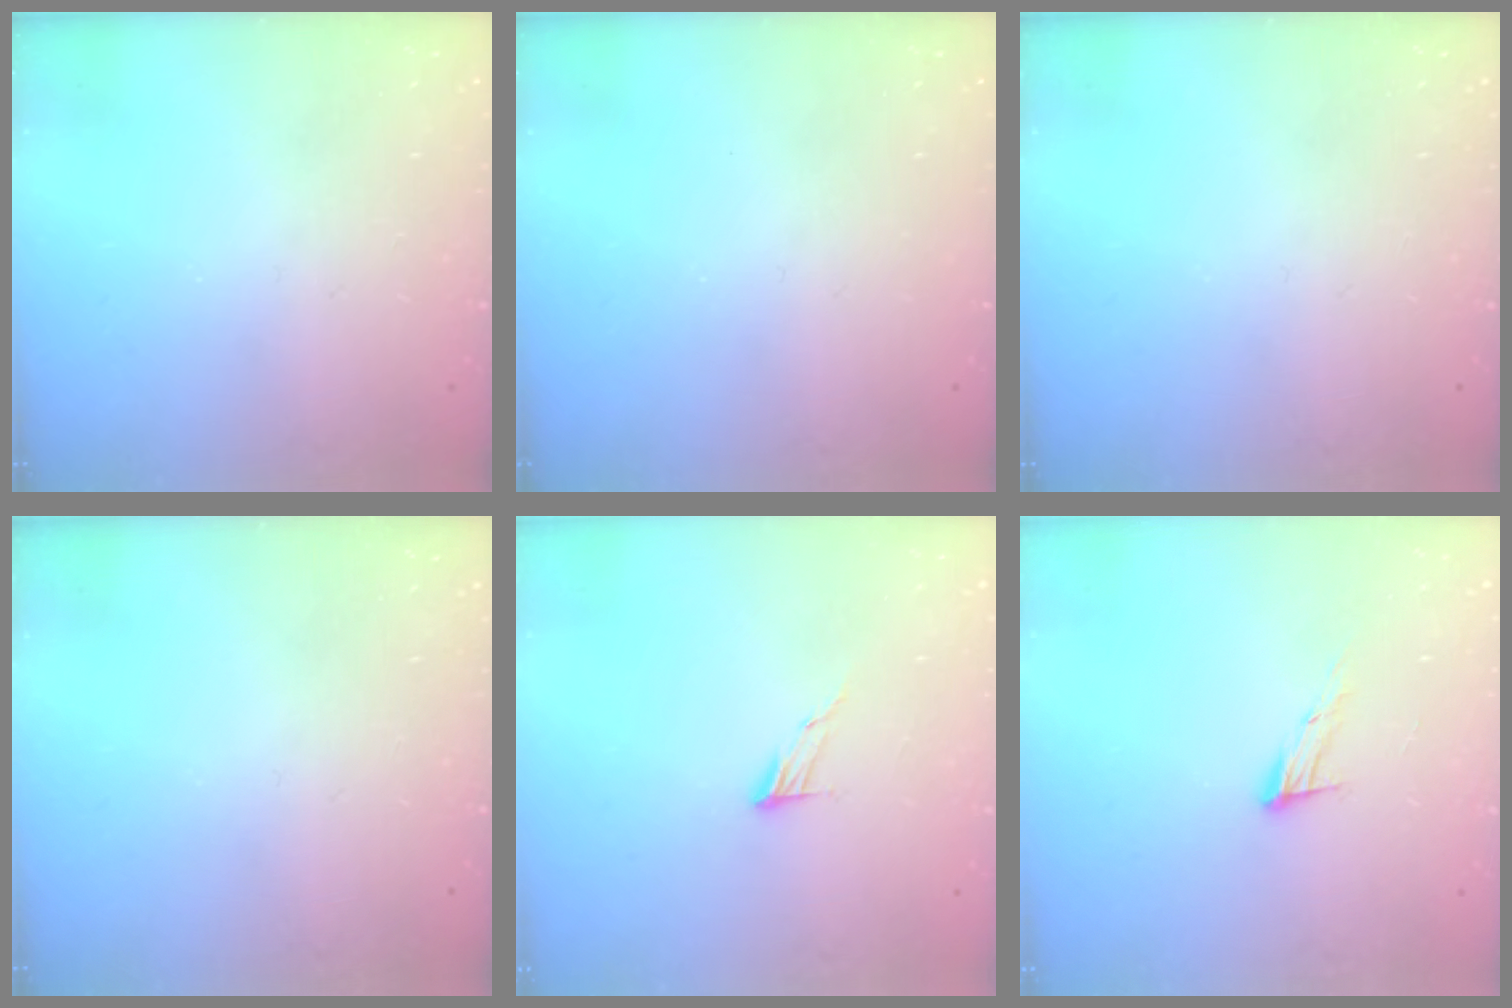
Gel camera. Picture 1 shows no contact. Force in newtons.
{"total": 0.0}
{"total": 0.0}
{"total": 0.0}
{"total": 6.1, "press": 6.1, "slide": 0.5}
{"total": 8.3, "press": 8.2, "slide": 1.3}